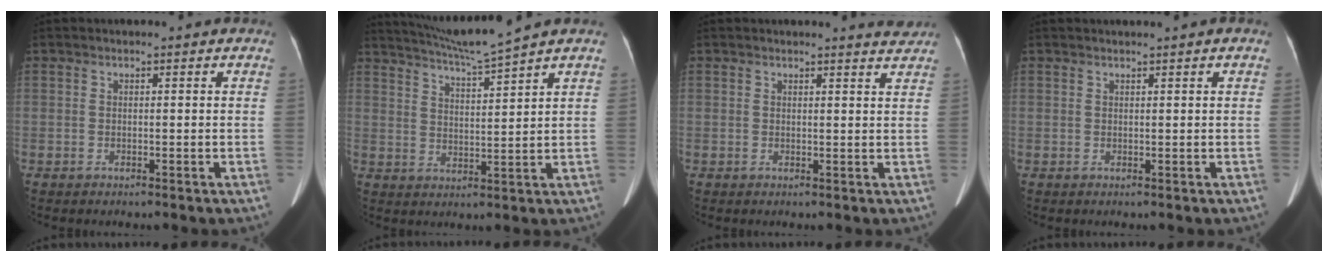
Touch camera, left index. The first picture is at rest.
{"total": 7.3, "force": [6.5, -2.4, 2.3], "torque": [-0.049, -0.011, 0.125]}
{"total": 2.4, "force": [2.4, -0.2, 0.2], "torque": [-0.006, -0.014, 0.016]}
{"total": 0.9, "force": [0.7, -0.2, 0.5], "torque": [-0.009, 0.008, 0.018]}